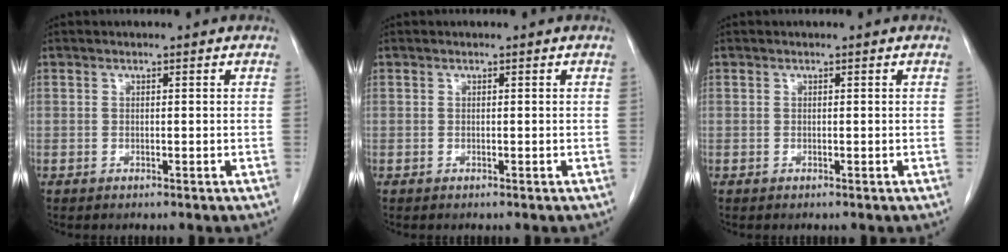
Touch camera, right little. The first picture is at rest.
{"total": 0.0}
{"total": 0.0}